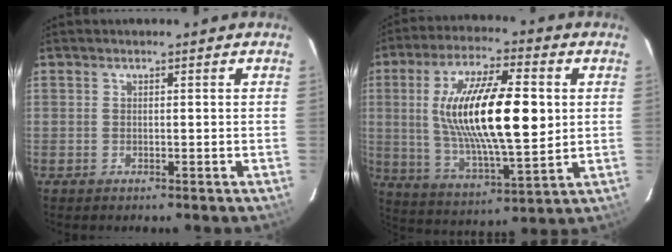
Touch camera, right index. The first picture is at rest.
{"total": 20.8, "force": [2.8, 6.3, 19.6], "torque": [-0.362, 0.005, 0.058]}